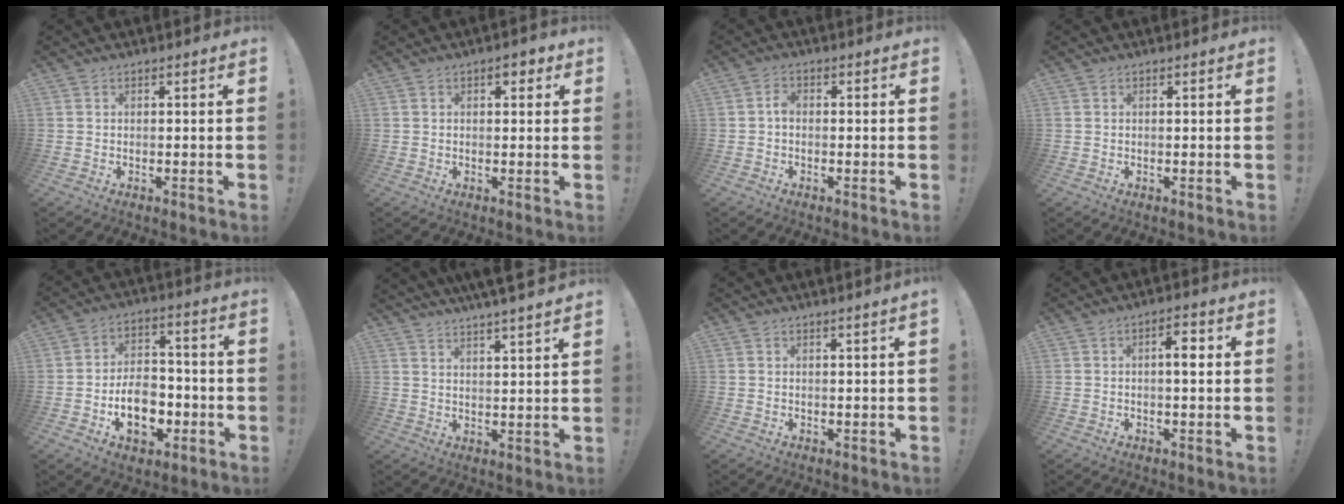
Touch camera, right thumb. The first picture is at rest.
{"total": 3.1, "force": [1.0, 1.8, 2.4], "torque": [-0.026, 0.000, 0.013]}
{"total": 2.3, "force": [-0.6, 1.4, 1.7], "torque": [-0.033, 0.010, -0.012]}
{"total": 0.0}
{"total": 13.2, "force": [-4.5, 8.9, 8.7], "torque": [-0.134, 0.026, -0.075]}
{"total": 5.6, "force": [4.9, -0.5, 2.7], "torque": [-0.037, -0.037, 0.080]}
{"total": 1.4, "force": [0.9, -0.4, 1.0], "torque": [-0.008, -0.005, 0.012]}
{"total": 4.3, "force": [0.7, 1.0, 4.1], "torque": [-0.058, 0.000, 0.001]}